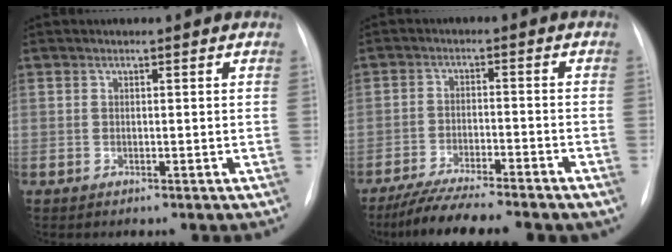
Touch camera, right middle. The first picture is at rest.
{"total": 10.6, "force": [-8.8, 0.6, 5.8], "torque": [-0.094, -0.022, -0.140]}